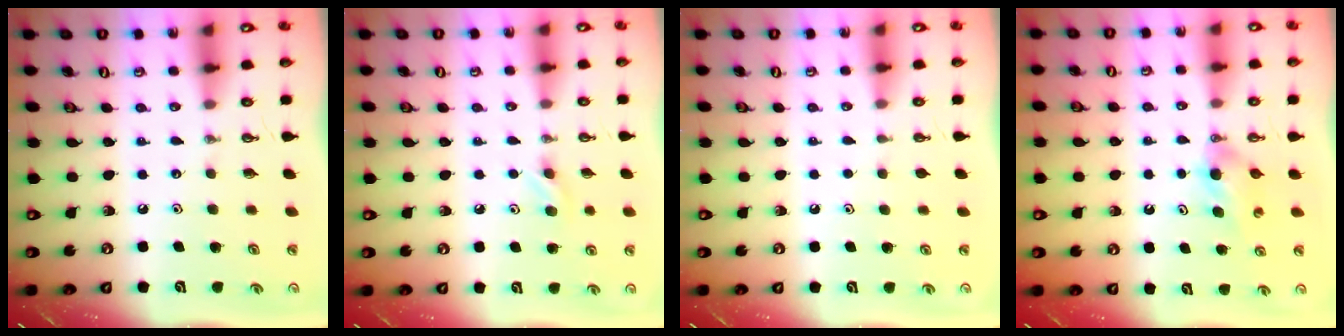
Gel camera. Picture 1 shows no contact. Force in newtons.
{"total": 4.4, "press": 4.2, "slide": 1.3}
{"total": 1.2, "press": 0.5, "slide": 1.0}
{"total": 5.1, "press": 5.0, "slide": 0.6}